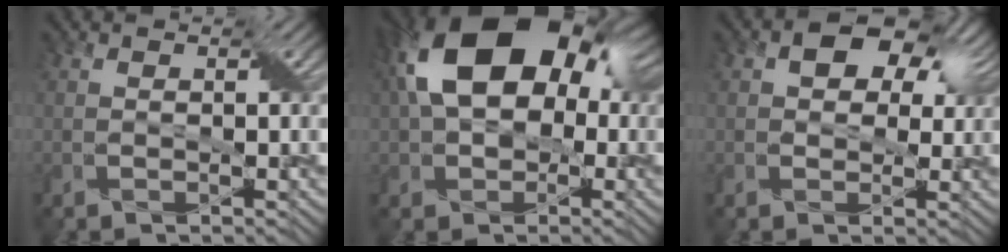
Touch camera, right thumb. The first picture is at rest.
{"total": 17.7, "force": [3.2, 11.7, 12.9], "torque": [-0.230, 0.020, 0.042]}
{"total": 7.7, "force": [3.2, 5.0, 5.0], "torque": [-0.082, 0.008, 0.047]}